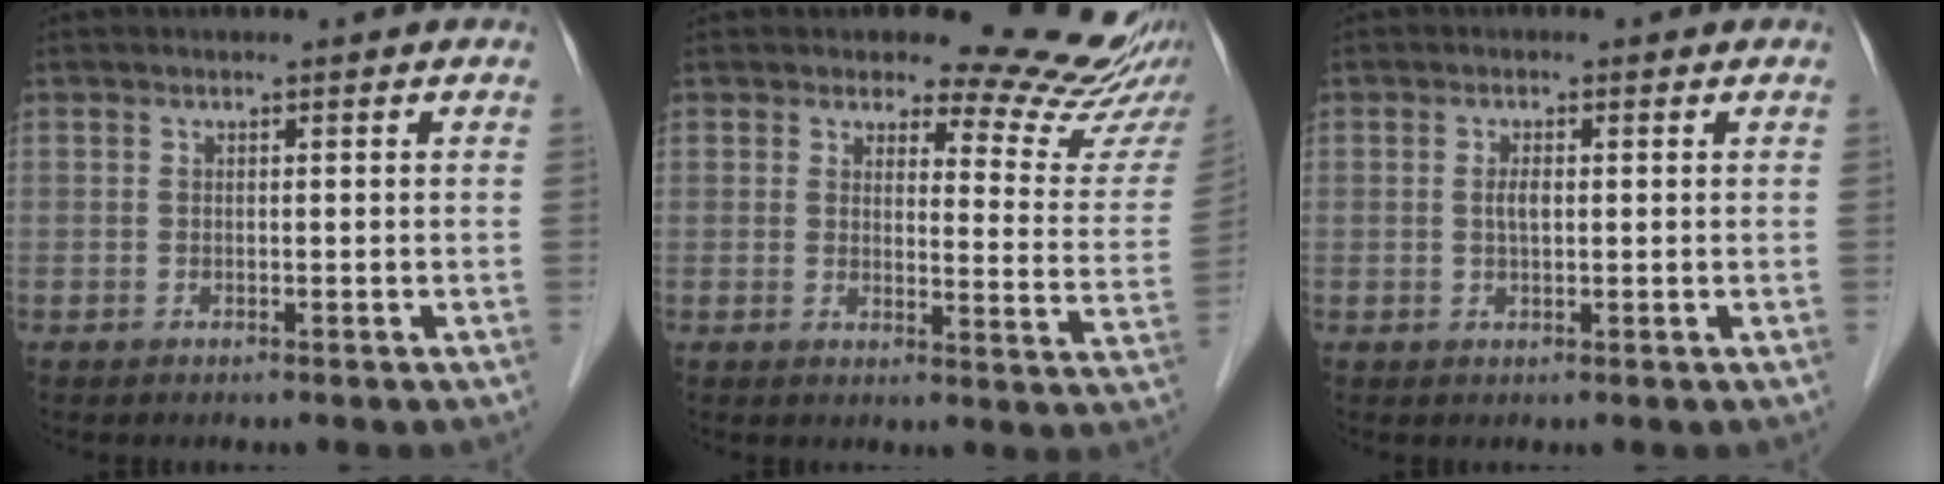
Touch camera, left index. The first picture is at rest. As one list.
[{"total": 14.7, "force": [13.5, 3.8, 4.5], "torque": [-0.026, -0.085, 0.124]}, {"total": 1.8, "force": [0.1, 0.7, 1.7], "torque": [-0.037, 0.000, 0.004]}]